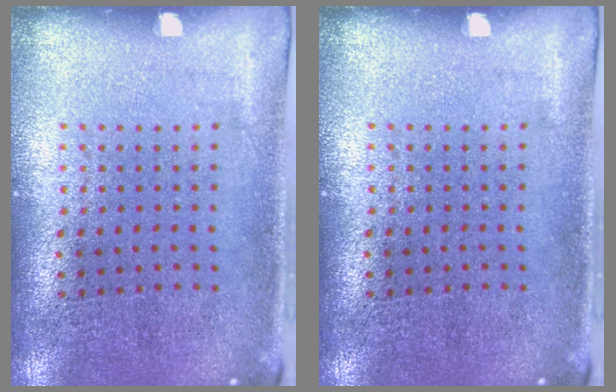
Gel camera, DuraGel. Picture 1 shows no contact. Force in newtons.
{"total": 0.0}